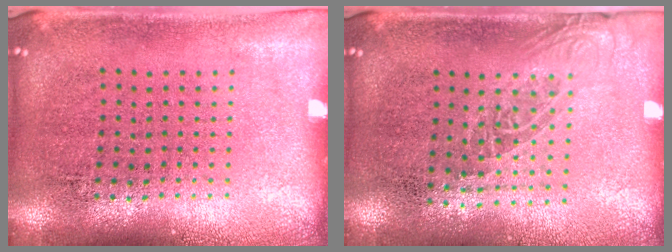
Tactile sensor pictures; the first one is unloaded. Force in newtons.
{"total": 1.3, "press": 1.0, "slide": 0.9}